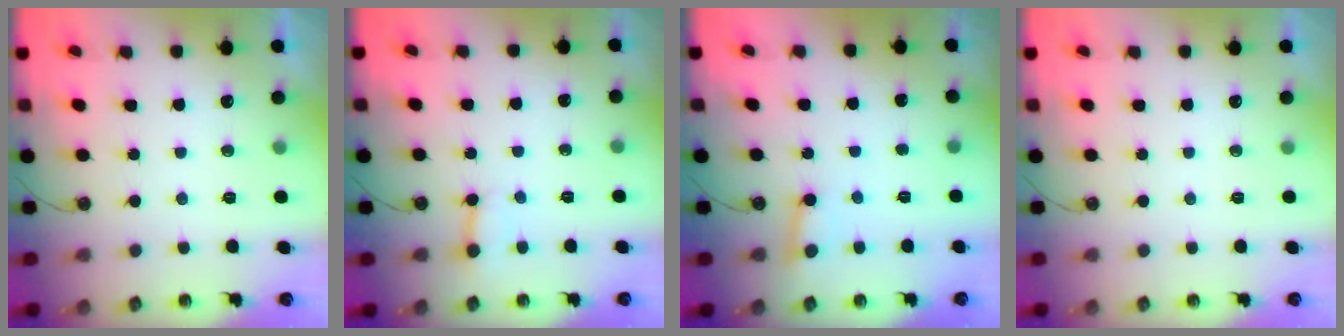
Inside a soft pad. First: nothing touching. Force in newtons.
{"total": 3.0, "press": 2.9, "slide": 0.3}
{"total": 2.8, "press": 2.7, "slide": 0.6}
{"total": 0.0}